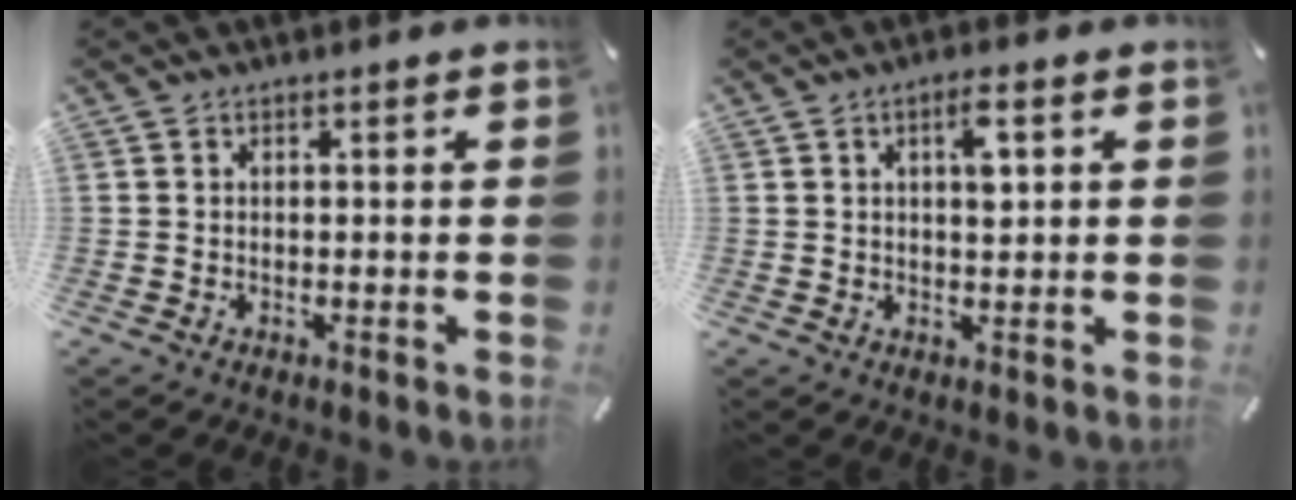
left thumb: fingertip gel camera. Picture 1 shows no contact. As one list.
[{"total": 5.2, "force": [1.5, 1.9, 4.6], "torque": [-0.071, -0.001, 0.019]}]